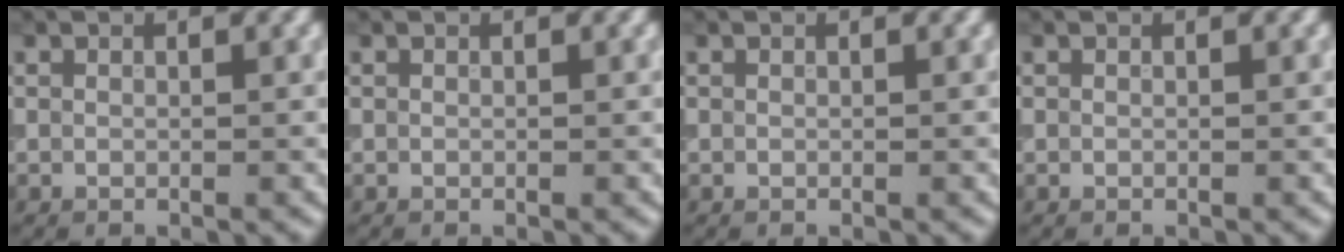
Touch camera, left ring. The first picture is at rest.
{"total": 0.0}
{"total": 0.0}
{"total": 0.0}